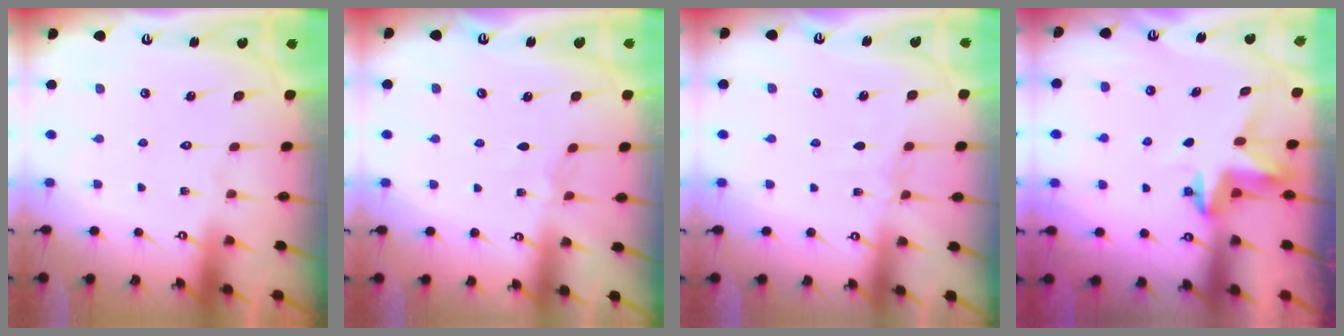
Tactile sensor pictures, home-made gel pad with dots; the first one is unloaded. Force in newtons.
{"total": 2.5, "press": 2.5, "slide": 0.5}
{"total": 3.6, "press": 3.6, "slide": 0.3}
{"total": 3.8, "press": 3.8, "slide": 0.3}